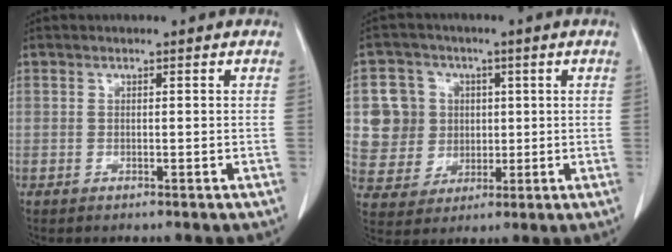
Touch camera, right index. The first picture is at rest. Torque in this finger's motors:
{"motor_torque": [0.52, 0.32, 0.12, 0.04]}